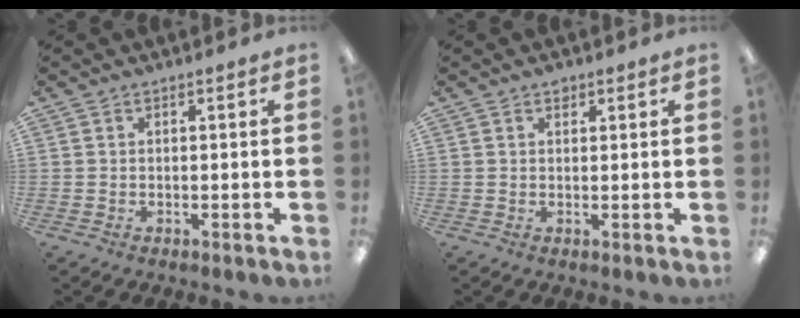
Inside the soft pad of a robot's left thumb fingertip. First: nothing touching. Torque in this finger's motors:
{"motor_torque": [0.10, 0.01, 0.41, -0.25, 0.00]}